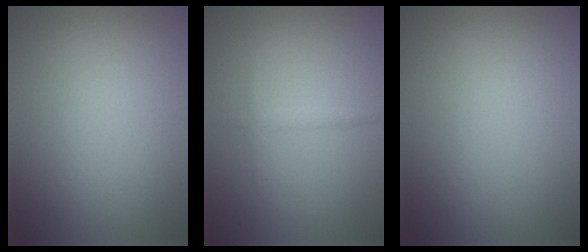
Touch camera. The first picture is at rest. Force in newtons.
{"total": 0.9, "press": 0.9, "slide": 0.0}
{"total": 0.0}